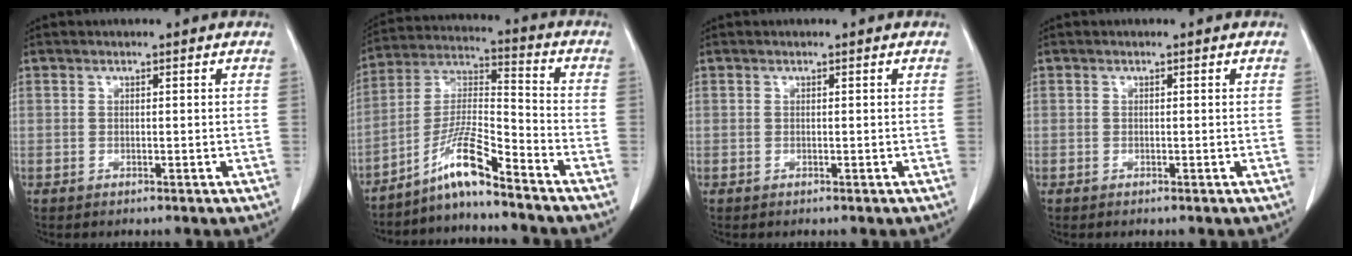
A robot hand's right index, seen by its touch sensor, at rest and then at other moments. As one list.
[{"total": 9.1, "force": [-7.0, -0.3, 5.8], "torque": [-0.122, 0.001, -0.133]}, {"total": 0.0}, {"total": 0.0}]